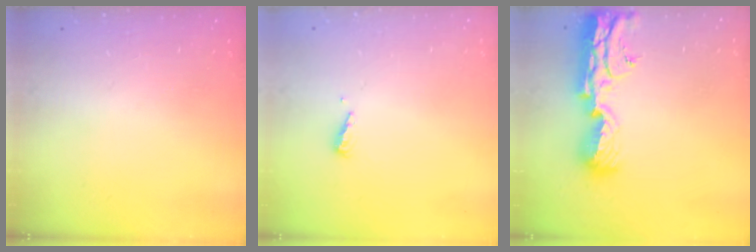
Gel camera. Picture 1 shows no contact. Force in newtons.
{"total": 3.6, "press": 3.6, "slide": 0.4}
{"total": 20.1, "press": 19.4, "slide": 5.5}